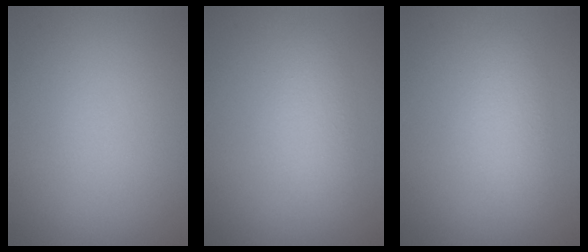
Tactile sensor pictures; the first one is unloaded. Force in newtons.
{"total": 2.2, "press": 2.2, "slide": 0.1}
{"total": 2.2, "press": 2.2, "slide": 0.1}